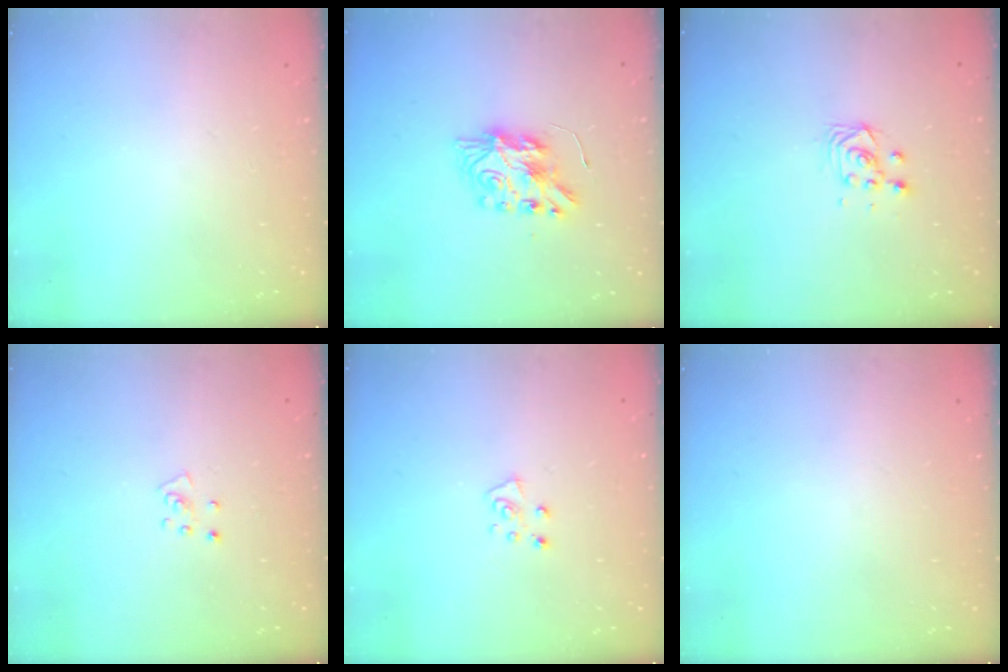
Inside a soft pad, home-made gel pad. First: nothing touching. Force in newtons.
{"total": 8.4, "press": 8.4, "slide": 0.7}
{"total": 4.3, "press": 4.3, "slide": 0.6}
{"total": 3.9, "press": 3.9, "slide": 0.3}
{"total": 5.7, "press": 5.7, "slide": 0.7}
{"total": 0.0}